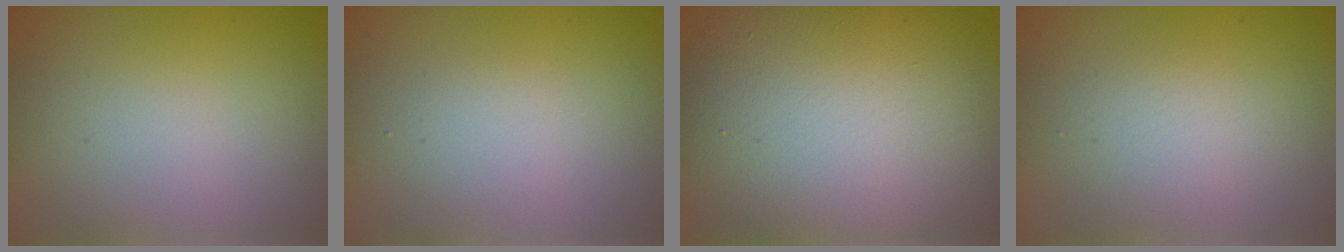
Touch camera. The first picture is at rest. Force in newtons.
{"total": 1.5, "press": 1.5, "slide": 0.2}
{"total": 13.6, "press": 13.6, "slide": 0.9}
{"total": 2.1, "press": 2.1, "slide": 0.1}